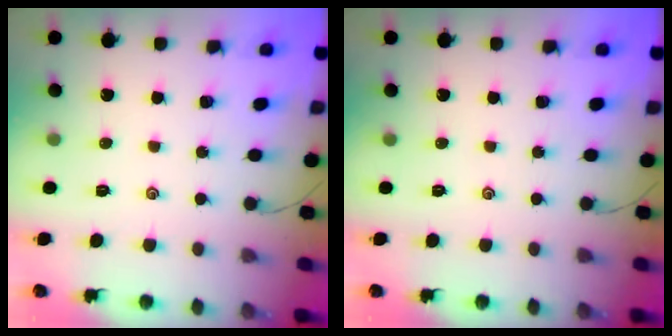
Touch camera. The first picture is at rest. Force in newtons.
{"total": 0.0}